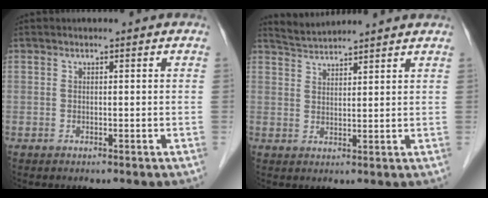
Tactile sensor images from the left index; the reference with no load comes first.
{"total": 6.0, "force": [5.9, -0.1, 1.1], "torque": [-0.026, 0.029, 0.093]}